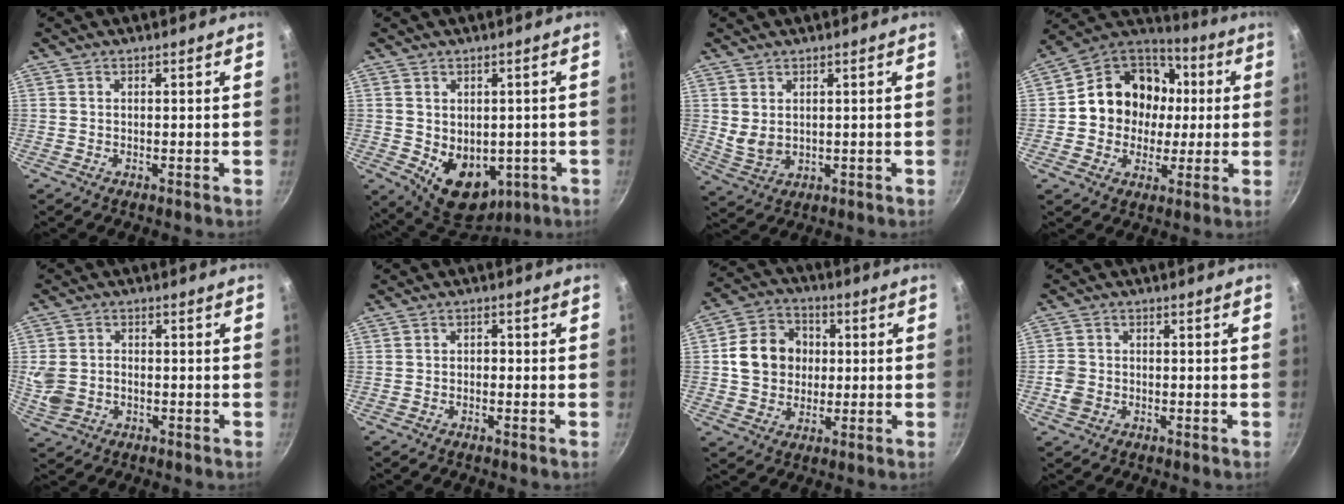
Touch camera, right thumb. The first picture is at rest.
{"total": 12.2, "force": [-3.2, 8.3, 8.3], "torque": [-0.094, -0.006, -0.023]}
{"total": 4.2, "force": [1.1, 3.0, 2.8], "torque": [-0.046, -0.013, 0.034]}
{"total": 17.0, "force": [0.5, 14.4, 9.0], "torque": [-0.094, 0.031, 0.006]}
{"total": 6.4, "force": [-1.0, 5.2, 3.6], "torque": [-0.070, 0.009, -0.011]}
{"total": 1.3, "force": [-0.4, 1.0, 0.7], "torque": [0.000, 0.007, -0.010]}
{"total": 12.0, "force": [0.5, 10.3, 6.1], "torque": [-0.081, 0.017, 0.004]}
{"total": 3.4, "force": [-1.0, 2.9, 1.5], "torque": [-0.024, 0.008, -0.018]}